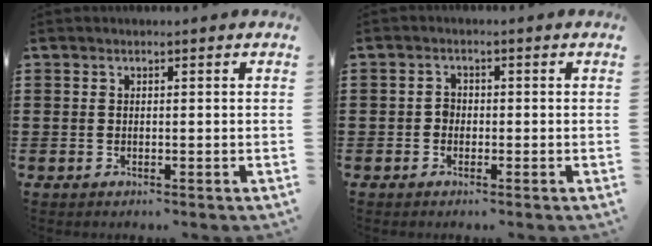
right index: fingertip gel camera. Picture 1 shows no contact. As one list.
[{"total": 1.4, "force": [-0.5, 1.2, 0.7], "torque": [-0.016, 0.002, -0.011]}]